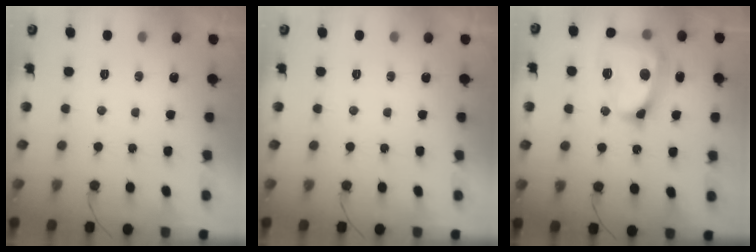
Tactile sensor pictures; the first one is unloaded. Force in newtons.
{"total": 0.0}
{"total": 17.0, "press": 16.9, "slide": 2.1}